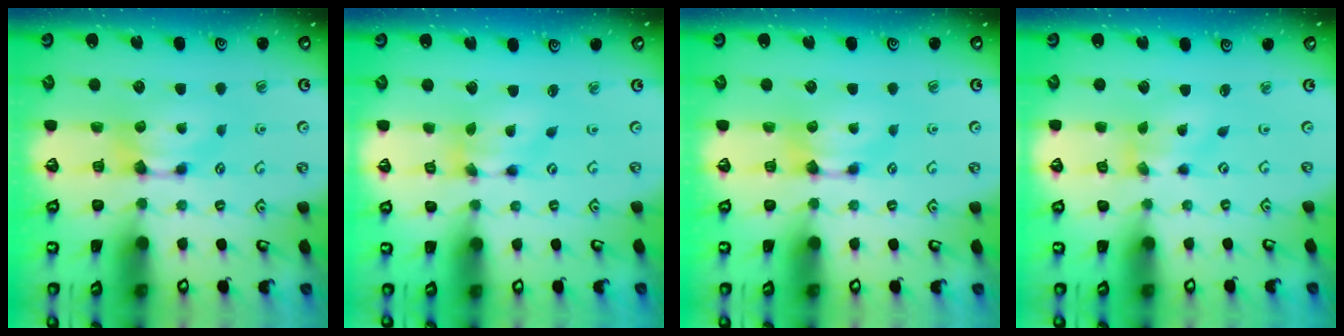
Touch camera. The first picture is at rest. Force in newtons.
{"total": 4.9, "press": 4.4, "slide": 2.1}
{"total": 0.0}
{"total": 1.6, "press": 0.6, "slide": 1.5}